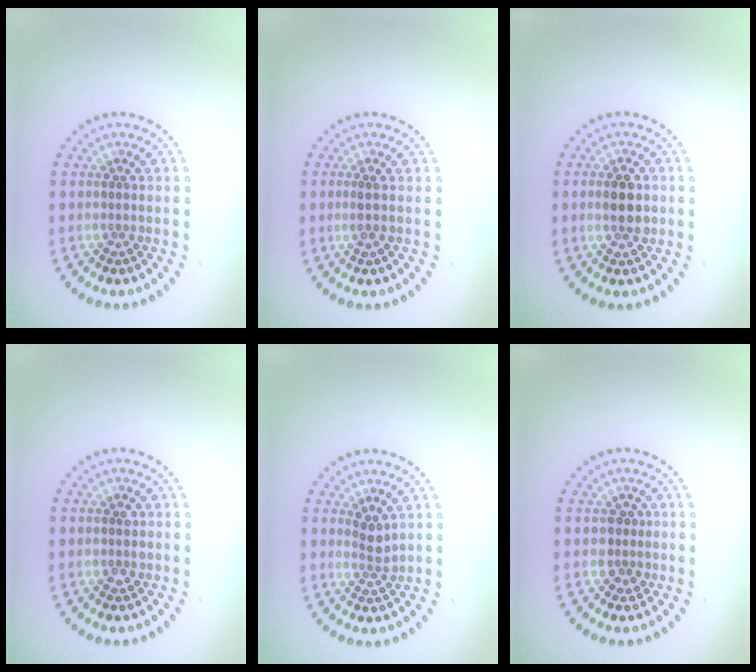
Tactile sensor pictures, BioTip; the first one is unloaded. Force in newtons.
{"total": 0.9, "press": 0.5, "slide": 0.8}
{"total": 3.0, "press": 3.0, "slide": 0.1}
{"total": 1.2, "press": 1.1, "slide": 0.3}
{"total": 1.7, "press": 1.4, "slide": 1.0}
{"total": 1.7, "press": 1.4, "slide": 1.0}